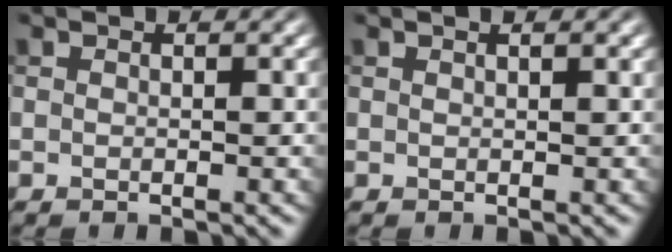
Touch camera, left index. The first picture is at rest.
{"total": 1.0, "force": [0.7, 0.2, 0.6], "torque": [-0.007, 0.002, 0.005]}